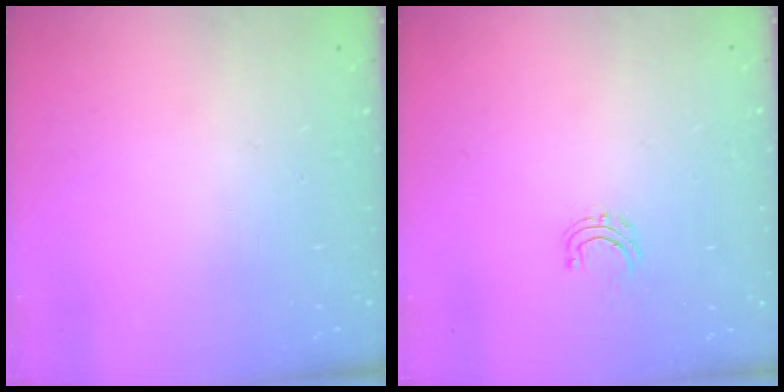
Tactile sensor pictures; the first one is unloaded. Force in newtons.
{"total": 4.3, "press": 4.3, "slide": 0.3}